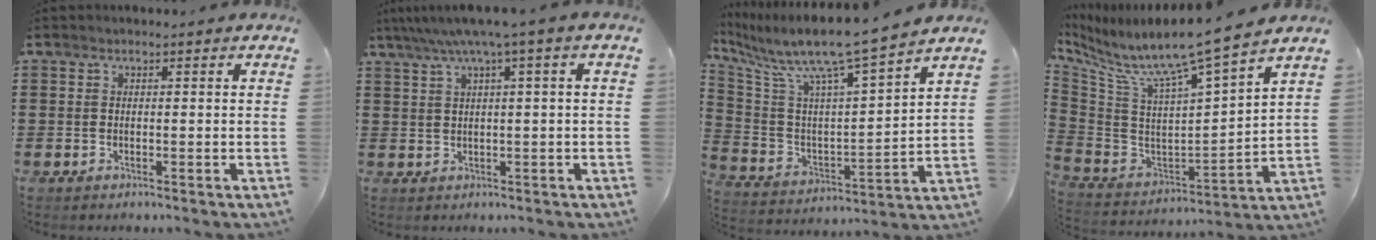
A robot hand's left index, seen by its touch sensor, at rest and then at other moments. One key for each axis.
{"total": 4.0, "fx": 1.5, "fy": -0.6, "fz": 3.7, "tx": -0.074, "ty": -0.007, "tz": 0.021}
{"total": 9.8, "fx": 8.3, "fy": -0.4, "fz": 5.3, "tx": -0.139, "ty": -0.070, "tz": 0.130}
{"total": 8.8, "fx": 7.2, "fy": -0.9, "fz": 5.0, "tx": -0.127, "ty": -0.074, "tz": 0.108}